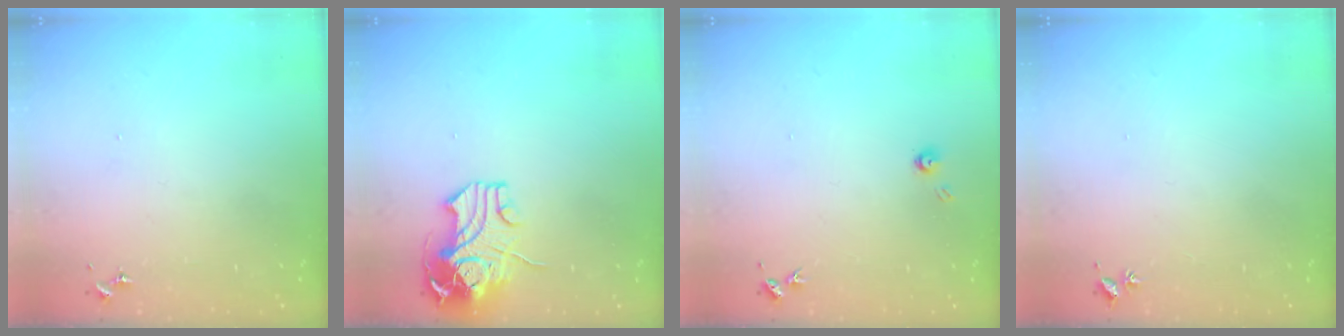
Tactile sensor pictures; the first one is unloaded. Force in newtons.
{"total": 12.2, "press": 12.0, "slide": 2.1}
{"total": 3.2, "press": 3.2, "slide": 0.3}
{"total": 2.0, "press": 2.0, "slide": 0.3}